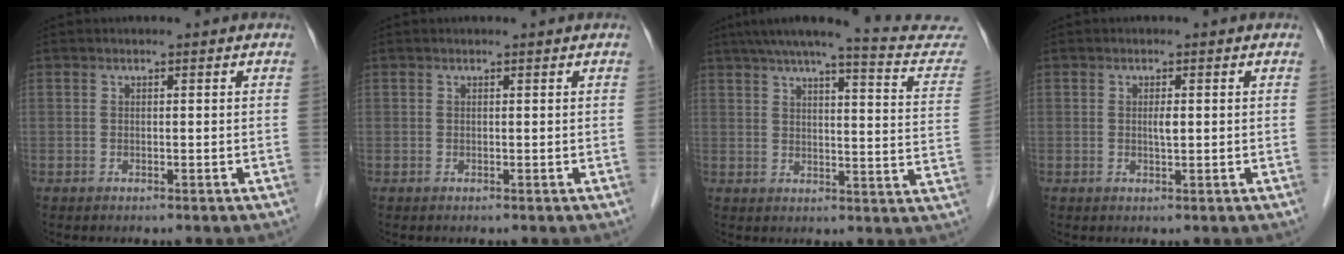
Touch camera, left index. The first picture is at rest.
{"total": 0.6, "force": [0.6, 0.1, 0.1], "torque": [-0.005, 0.003, 0.007]}
{"total": 19.1, "force": [17.1, 1.1, 8.4], "torque": [-0.110, -0.031, 0.196]}
{"total": 1.3, "force": [0.2, 0.2, 1.3], "torque": [-0.023, 0.000, 0.002]}